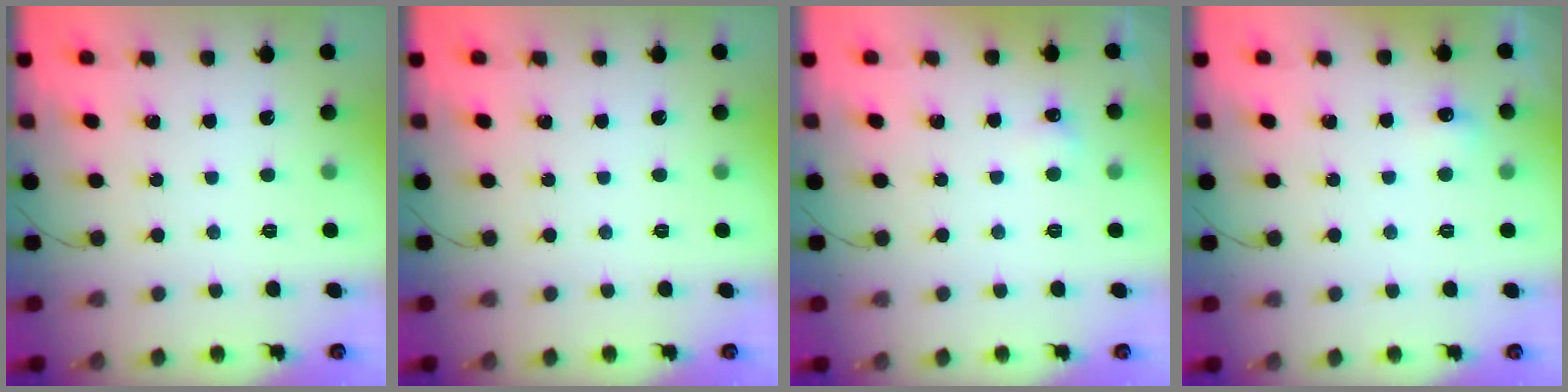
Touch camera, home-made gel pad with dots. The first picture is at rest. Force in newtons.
{"total": 0.0}
{"total": 3.3, "press": 3.0, "slide": 1.2}
{"total": 5.3, "press": 5.1, "slide": 1.4}